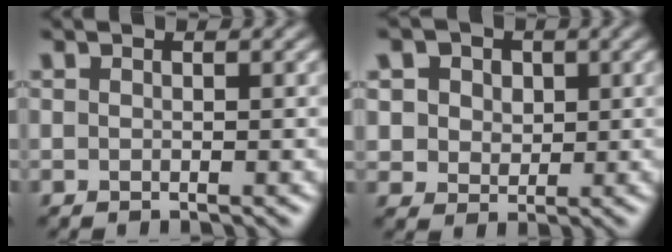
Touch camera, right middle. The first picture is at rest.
{"total": 5.5, "force": [2.5, 4.3, 2.4], "torque": [-0.047, 0.008, 0.029]}